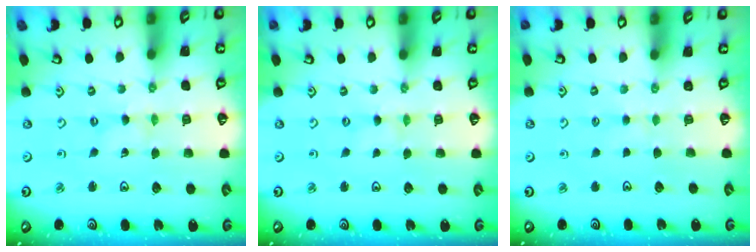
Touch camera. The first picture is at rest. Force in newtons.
{"total": 0.0}
{"total": 1.9, "press": 1.9, "slide": 0.4}